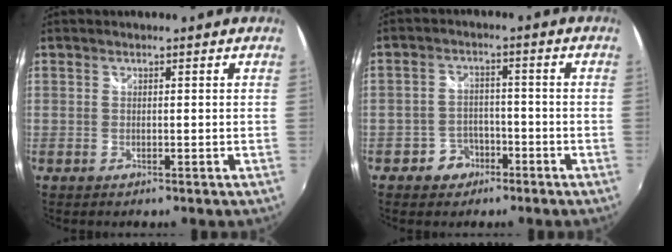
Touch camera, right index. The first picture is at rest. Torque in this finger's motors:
{"motor_torque": [0.02, 0.06, -0.04, -0.01]}